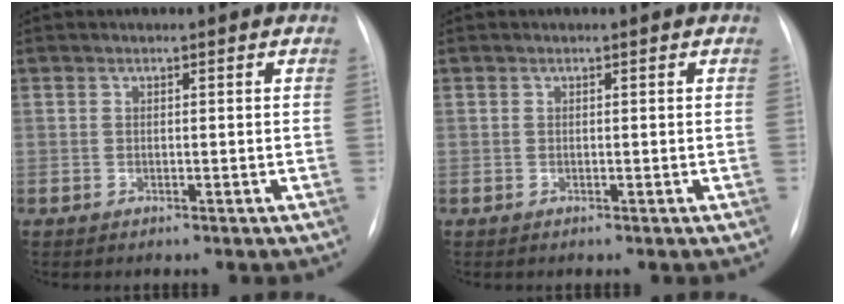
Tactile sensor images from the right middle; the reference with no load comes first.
{"total": 0.0}